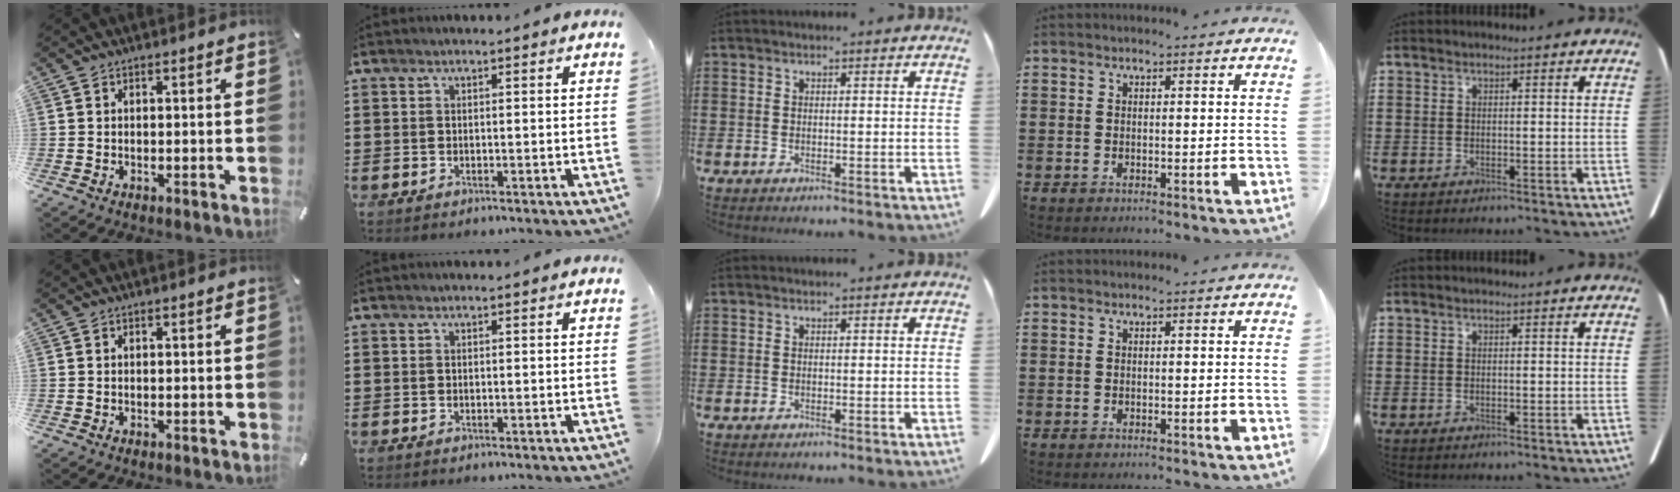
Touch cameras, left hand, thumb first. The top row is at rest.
{}